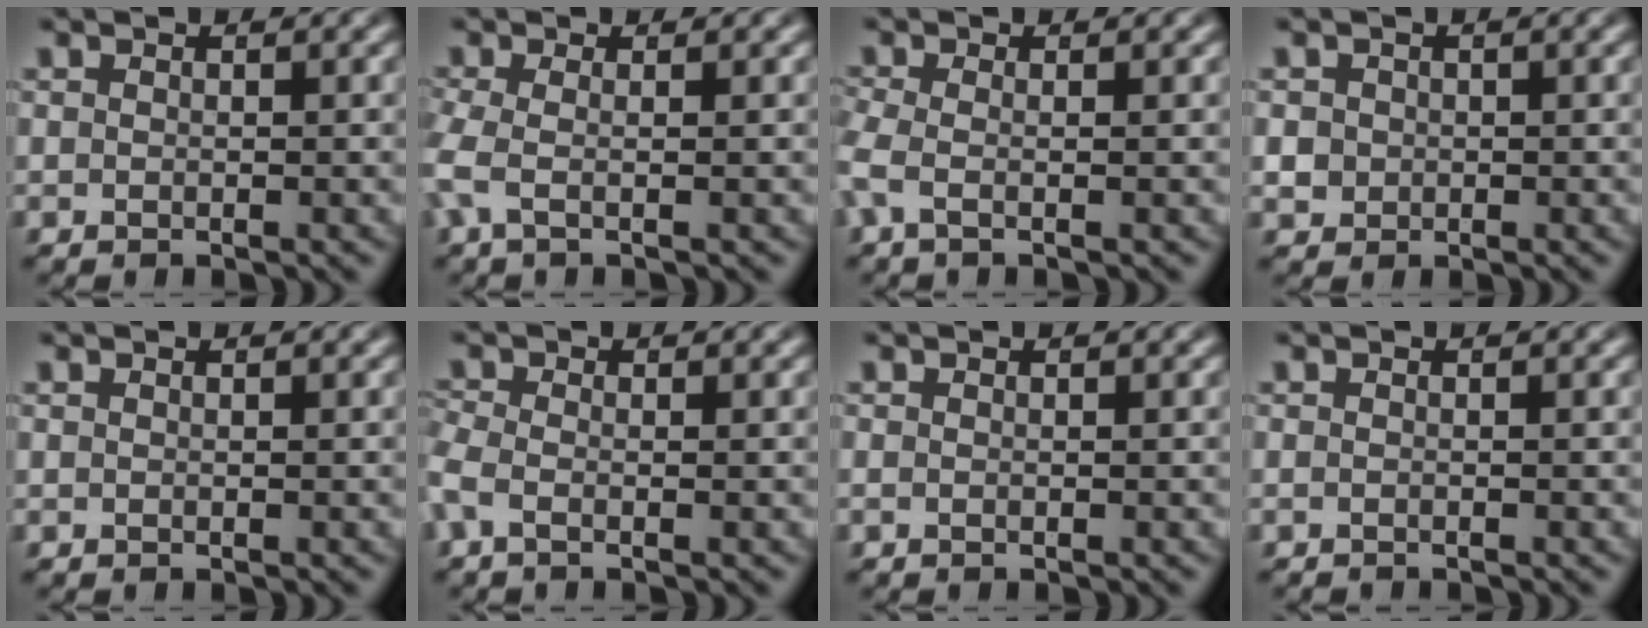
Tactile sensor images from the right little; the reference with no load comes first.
{"total": 2.2, "force": [-0.4, 0.9, 2.0], "torque": [-0.065, -0.014, -0.002]}
{"total": 2.0, "force": [-0.8, 0.8, 1.6], "torque": [-0.057, -0.016, -0.008]}
{"total": 2.2, "force": [-0.2, 2.1, 0.6], "torque": [-0.020, -0.009, 0.001]}
{"total": 0.0}
{"total": 2.1, "force": [-1.0, 1.2, 1.5], "torque": [-0.051, -0.014, -0.014]}
{"total": 0.6, "force": [-0.4, 0.4, 0.2], "torque": [-0.006, -0.004, -0.006]}
{"total": 0.8, "force": [-0.8, -0.1, 0.0], "torque": [-0.005, -0.007, -0.010]}